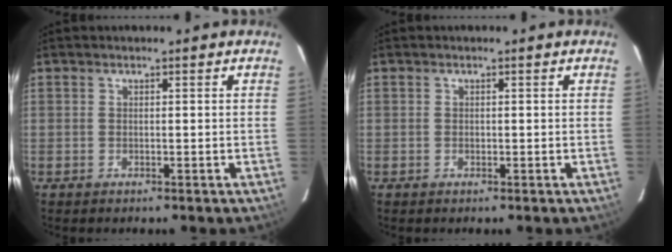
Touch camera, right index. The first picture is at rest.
{"total": 0.5, "force": [-0.1, 0.4, 0.3], "torque": [-0.004, 0.001, -0.002]}